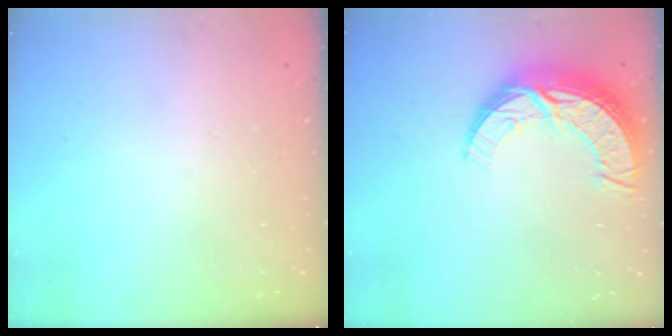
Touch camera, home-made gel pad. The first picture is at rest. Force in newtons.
{"total": 13.0, "press": 12.9, "slide": 1.0}